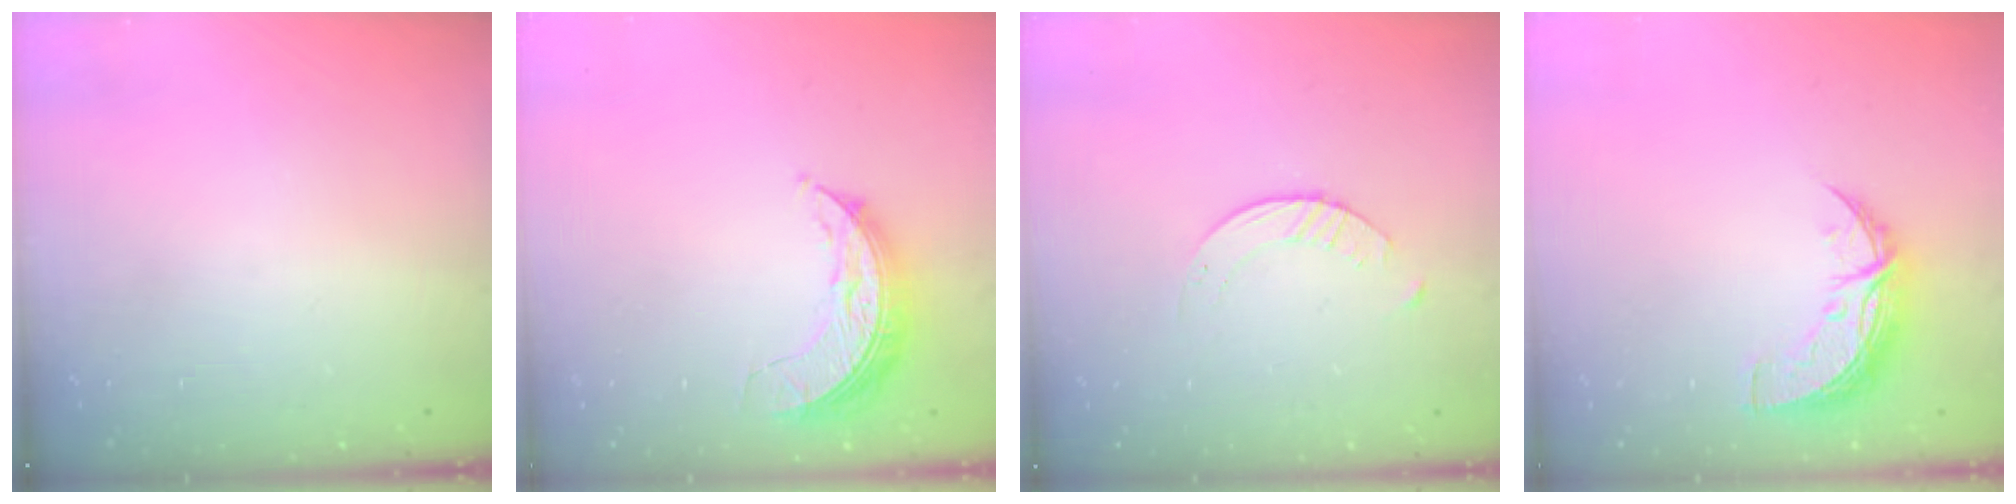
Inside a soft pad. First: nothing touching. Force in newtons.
{"total": 7.6, "press": 7.6, "slide": 0.1}
{"total": 2.1, "press": 2.0, "slide": 0.3}
{"total": 8.8, "press": 8.8, "slide": 0.4}